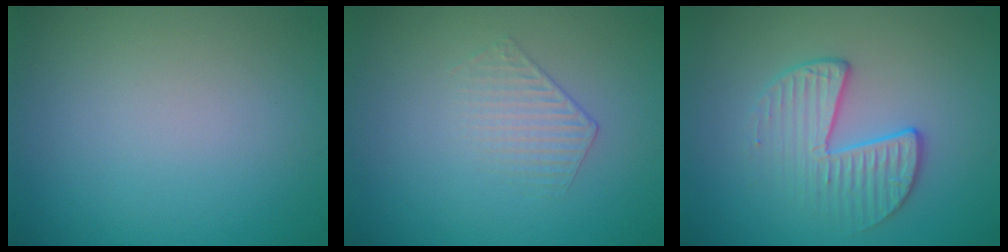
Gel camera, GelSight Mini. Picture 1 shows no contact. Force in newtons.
{"total": 1.3, "press": 0.6, "slide": 1.2}
{"total": 3.5, "press": 2.9, "slide": 2.0}